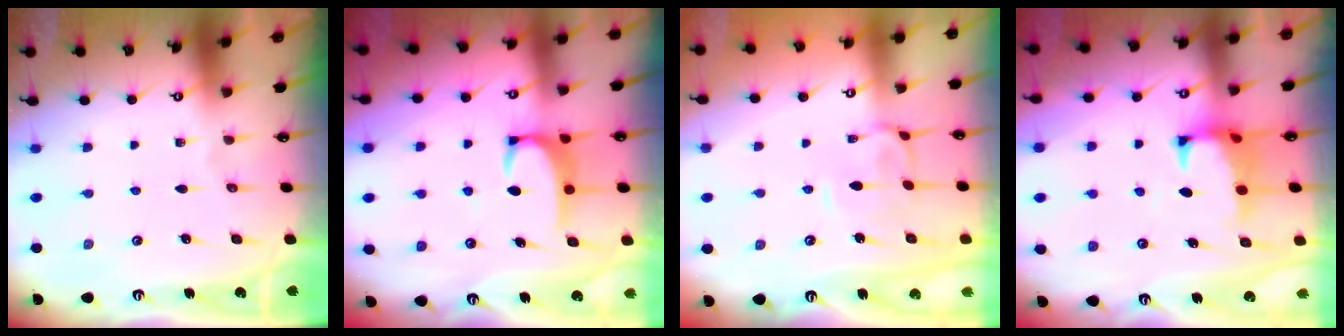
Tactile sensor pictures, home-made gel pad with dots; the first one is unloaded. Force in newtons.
{"total": 3.2, "press": 3.2, "slide": 0.3}
{"total": 1.5, "press": 1.3, "slide": 0.7}
{"total": 1.0, "press": 0.2, "slide": 1.0}